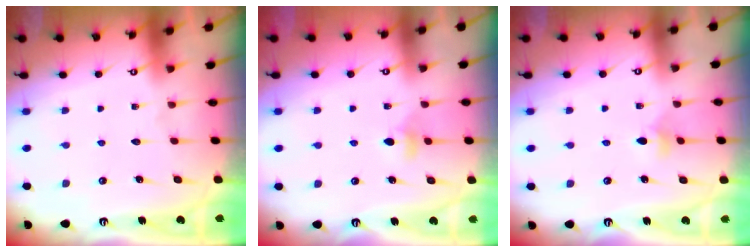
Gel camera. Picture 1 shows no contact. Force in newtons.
{"total": 5.1, "press": 5.0, "slide": 0.9}
{"total": 5.2, "press": 5.1, "slide": 0.8}